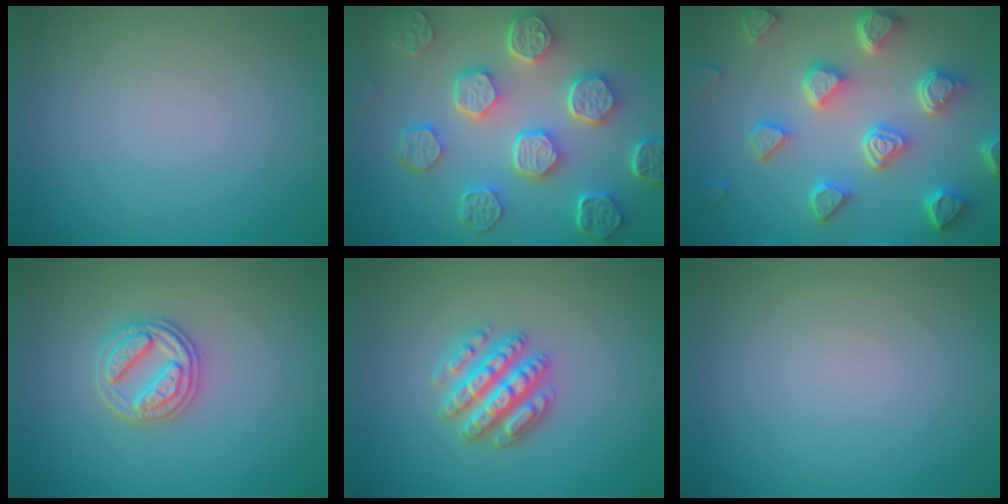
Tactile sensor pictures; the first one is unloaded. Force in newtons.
{"total": 7.9, "press": 6.0, "slide": 5.2}
{"total": 6.8, "press": 5.4, "slide": 4.2}
{"total": 2.8, "press": 2.7, "slide": 0.8}
{"total": 4.7, "press": 4.6, "slide": 0.8}
{"total": 0.0}